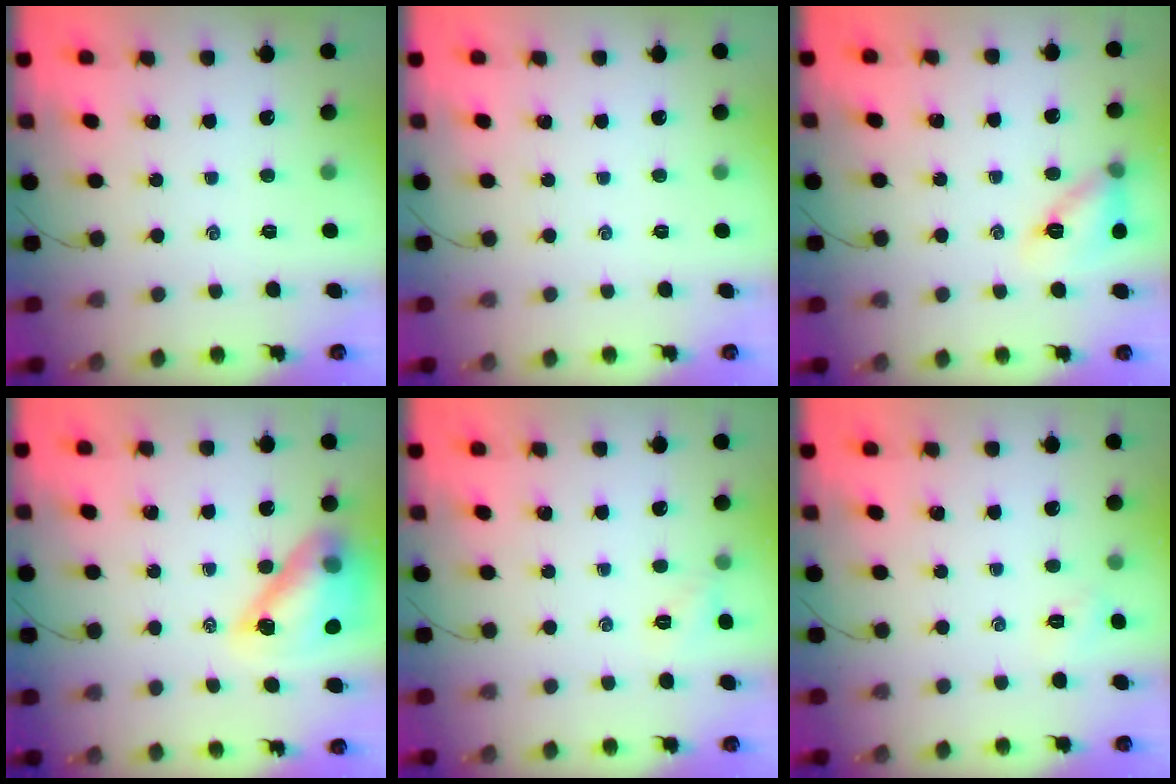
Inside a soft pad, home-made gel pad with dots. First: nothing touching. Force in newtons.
{"total": 0.0}
{"total": 11.1, "press": 10.8, "slide": 2.7}
{"total": 14.2, "press": 13.6, "slide": 3.9}
{"total": 5.6, "press": 5.4, "slide": 1.7}
{"total": 2.5, "press": 2.4, "slide": 0.7}